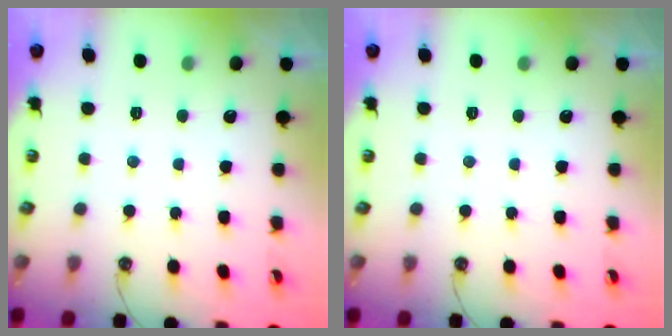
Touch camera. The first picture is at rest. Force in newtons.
{"total": 0.0}